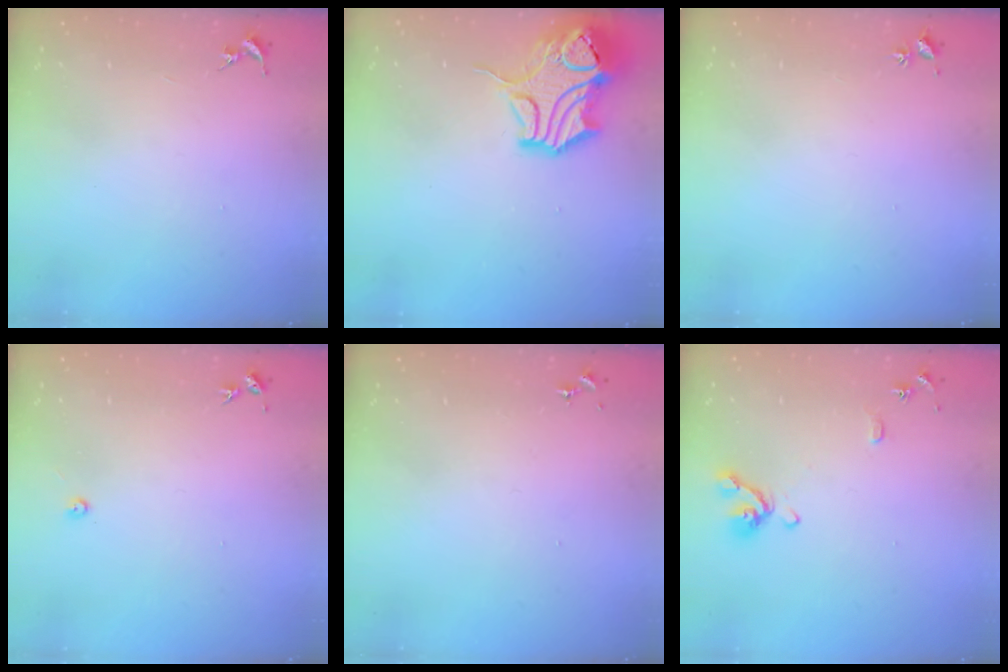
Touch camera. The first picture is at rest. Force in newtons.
{"total": 15.2, "press": 15.0, "slide": 2.4}
{"total": 2.0, "press": 2.0, "slide": 0.3}
{"total": 3.0, "press": 3.0, "slide": 0.4}
{"total": 0.0}
{"total": 9.9, "press": 9.8, "slide": 1.3}